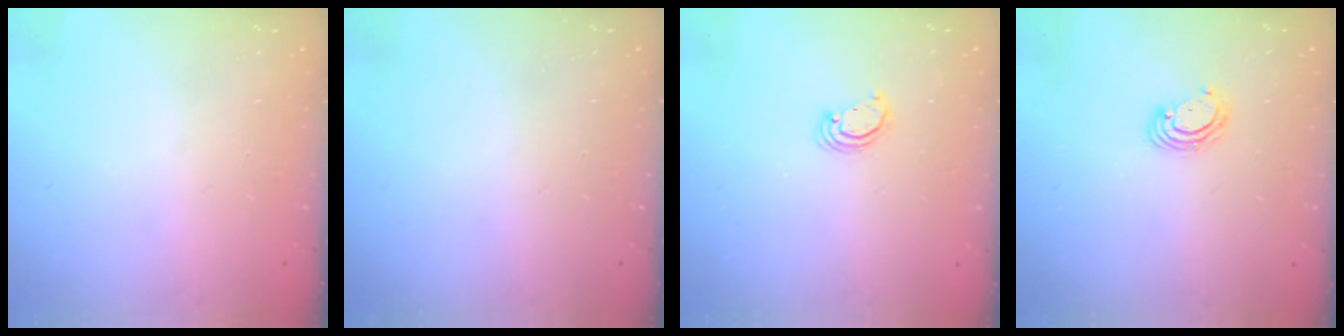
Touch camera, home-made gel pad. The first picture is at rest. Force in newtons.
{"total": 0.0}
{"total": 2.6, "press": 2.6, "slide": 0.2}
{"total": 4.9, "press": 4.9, "slide": 0.4}